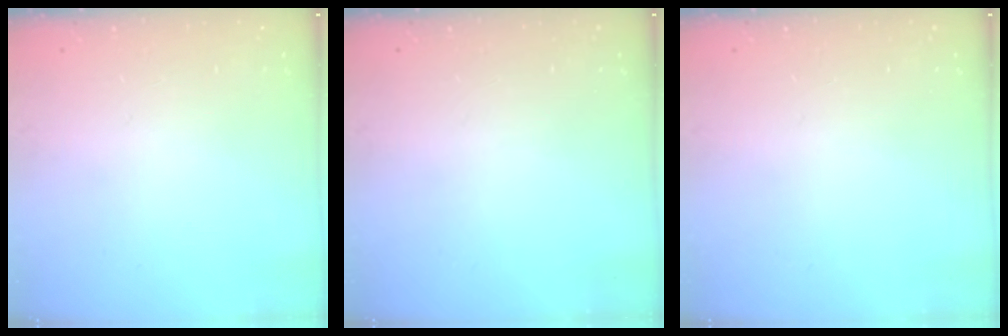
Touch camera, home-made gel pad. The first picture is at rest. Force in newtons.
{"total": 0.0}
{"total": 0.0}